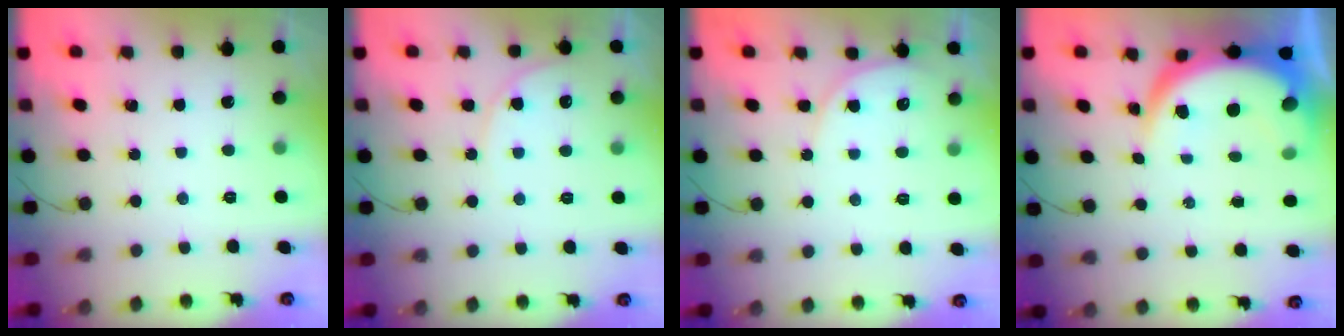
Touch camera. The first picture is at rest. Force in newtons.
{"total": 6.5, "press": 6.5, "slide": 0.6}
{"total": 6.0, "press": 6.0, "slide": 0.7}
{"total": 9.5, "press": 9.5, "slide": 1.2}